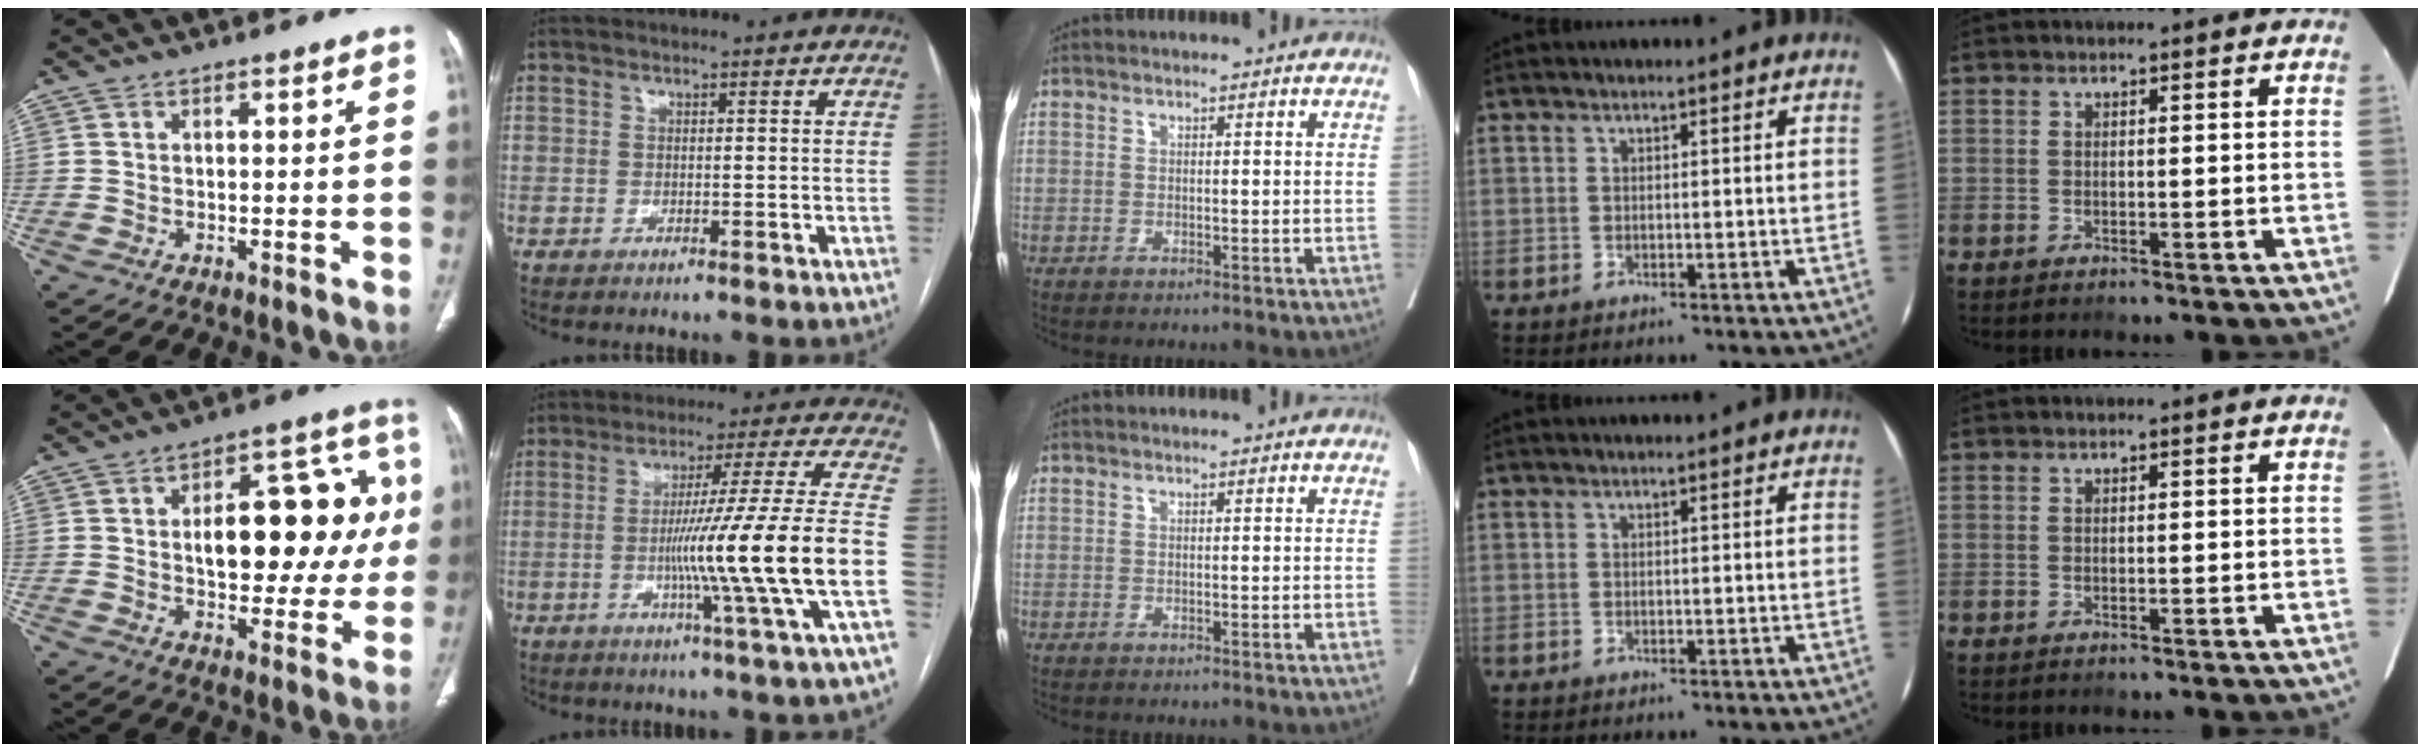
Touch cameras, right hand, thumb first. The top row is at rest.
{"thumb": {"total": 21.1, "force": [2.6, 10.9, 17.9], "torque": [-0.194, 0.024, 0.037]}, "index": {"total": 17.4, "force": [-4.4, -3.1, 16.6], "torque": [-0.265, -0.008, -0.077]}}